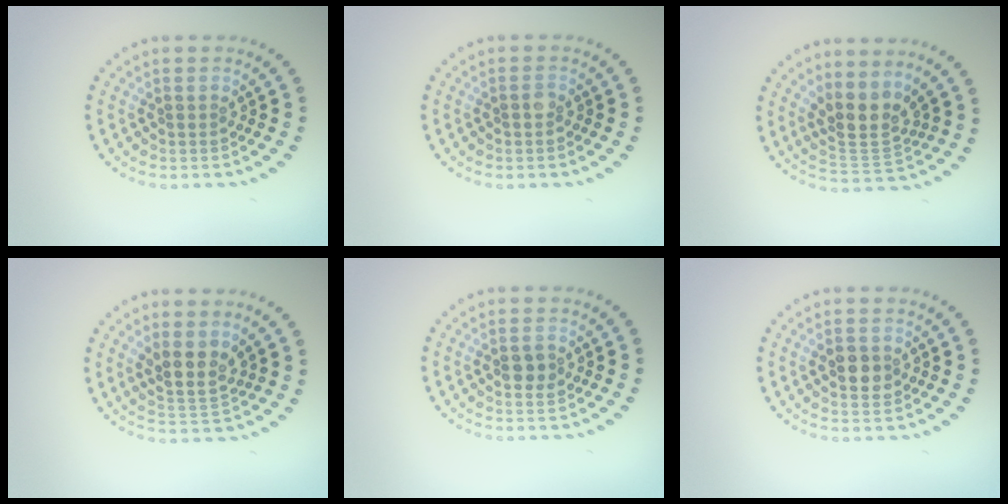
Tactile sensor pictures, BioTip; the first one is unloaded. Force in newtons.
{"total": 0.8, "press": 0.7, "slide": 0.3}
{"total": 3.8, "press": 3.3, "slide": 2.0}
{"total": 2.9, "press": 2.5, "slide": 1.5}
{"total": 1.8, "press": 1.7, "slide": 0.2}
{"total": 2.4, "press": 2.4, "slide": 0.2}